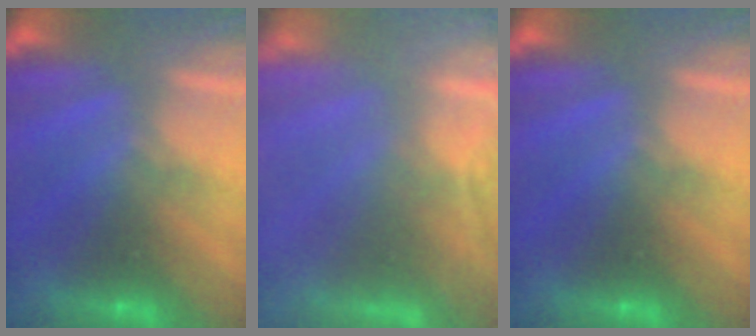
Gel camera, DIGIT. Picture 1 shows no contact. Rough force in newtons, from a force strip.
{"total": 7.5}
{"total": 0.0}